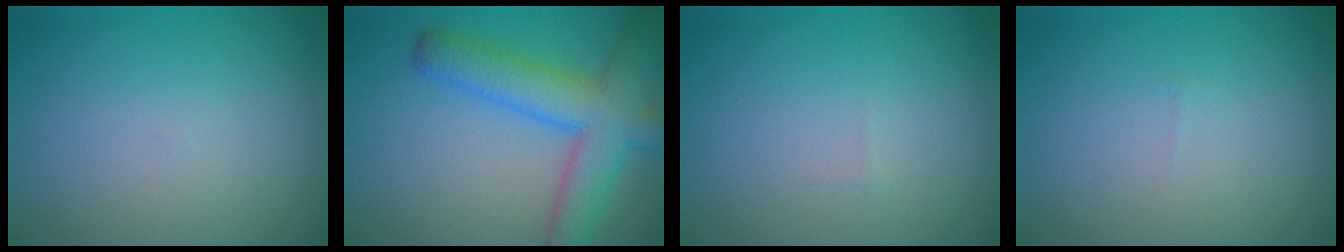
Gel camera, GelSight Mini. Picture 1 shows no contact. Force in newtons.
{"total": 7.2, "press": 7.2, "slide": 0.3}
{"total": 0.0}
{"total": 0.0}